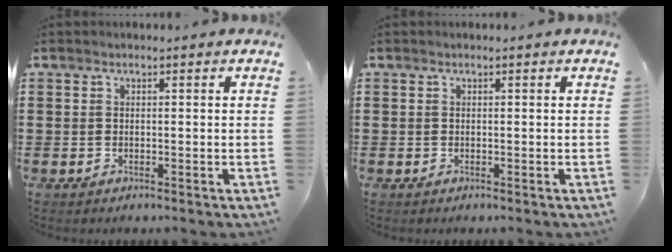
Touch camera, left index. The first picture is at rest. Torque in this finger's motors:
{"motor_torque": [-0.01, 0.00, 0.00, 0.00]}